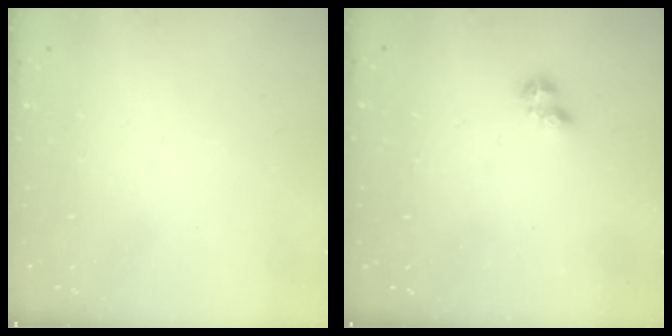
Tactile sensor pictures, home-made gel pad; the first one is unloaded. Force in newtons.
{"total": 2.3, "press": 2.2, "slide": 0.6}